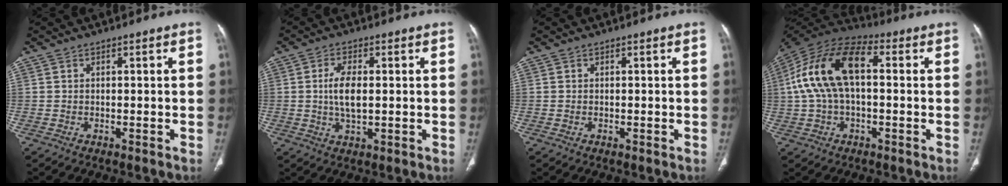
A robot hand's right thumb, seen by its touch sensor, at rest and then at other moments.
{"total": 5.8, "force": [0.4, 2.5, 5.3], "torque": [-0.106, -0.003, 0.006]}
{"total": 0.0}
{"total": 16.6, "force": [1.9, 8.8, 13.9], "torque": [-0.272, 0.044, 0.028]}